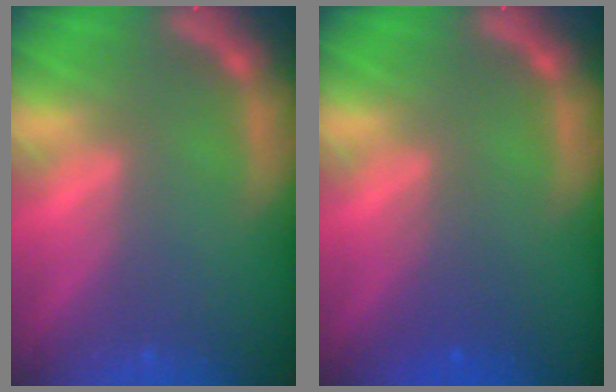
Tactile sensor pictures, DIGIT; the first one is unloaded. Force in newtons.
{"total": 2.0}